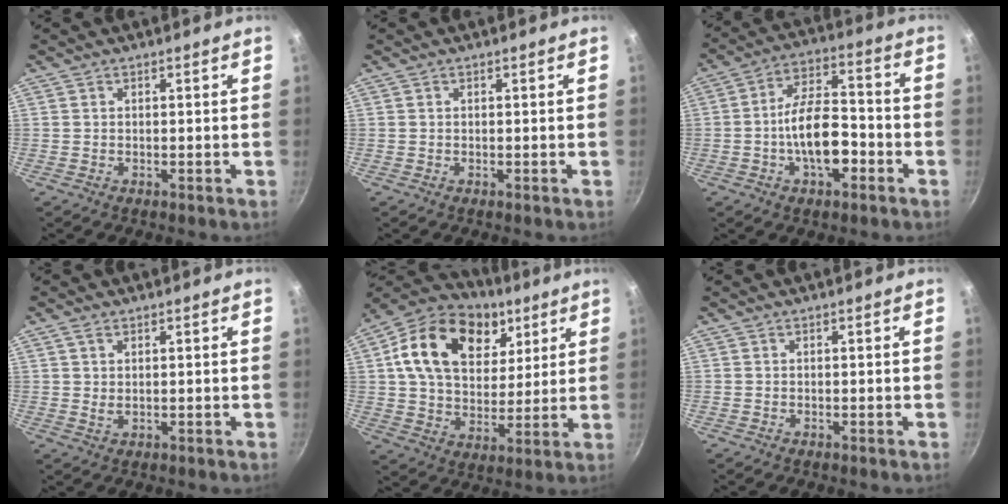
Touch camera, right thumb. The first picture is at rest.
{"total": 0.0}
{"total": 12.3, "force": [-3.8, 6.1, 10.0], "torque": [-0.149, 0.044, -0.070]}
{"total": 2.1, "force": [1.0, 1.1, 1.5], "torque": [-0.027, -0.001, 0.018]}
{"total": 22.5, "force": [9.0, 15.4, 13.7], "torque": [-0.213, -0.012, 0.144]}
{"total": 0.0}